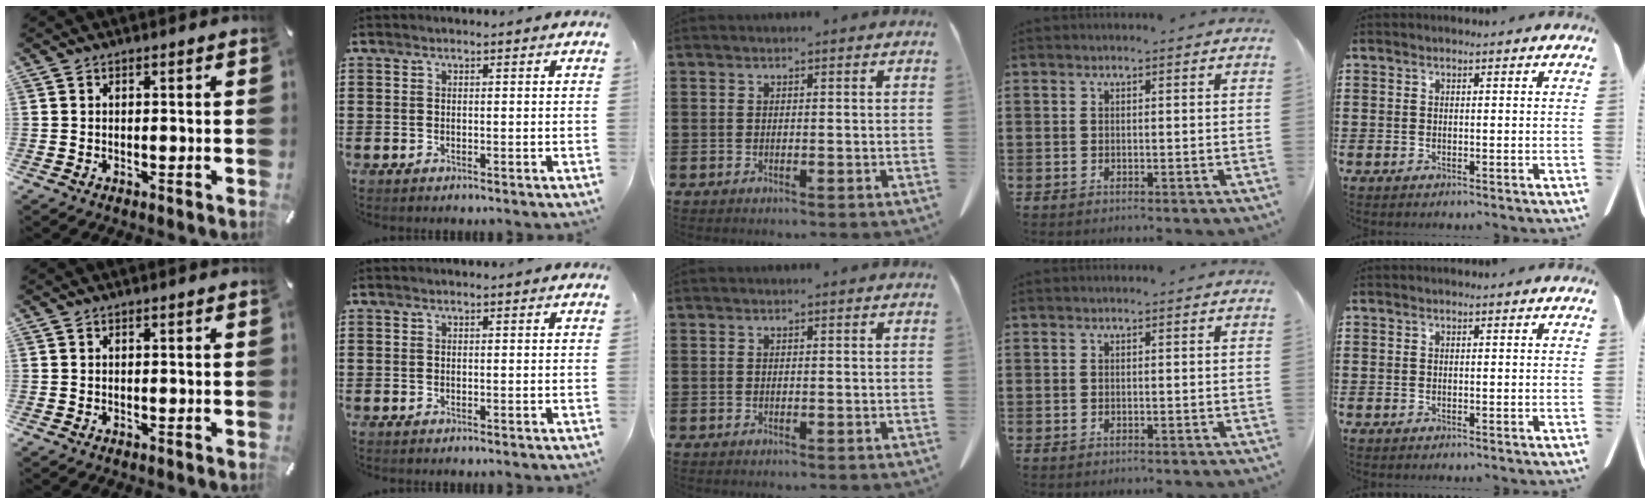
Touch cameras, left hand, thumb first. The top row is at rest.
{}